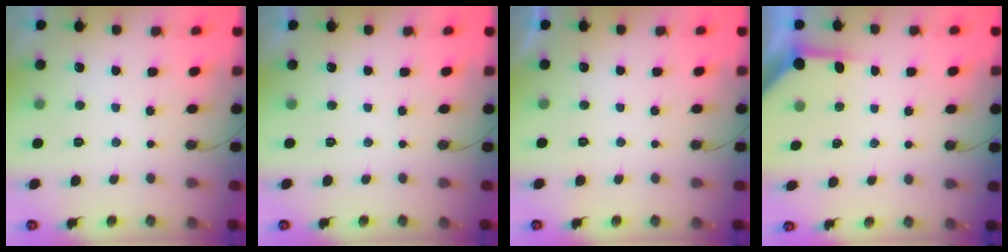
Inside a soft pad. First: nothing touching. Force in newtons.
{"total": 0.0}
{"total": 0.0}
{"total": 3.8, "press": 3.8, "slide": 0.5}